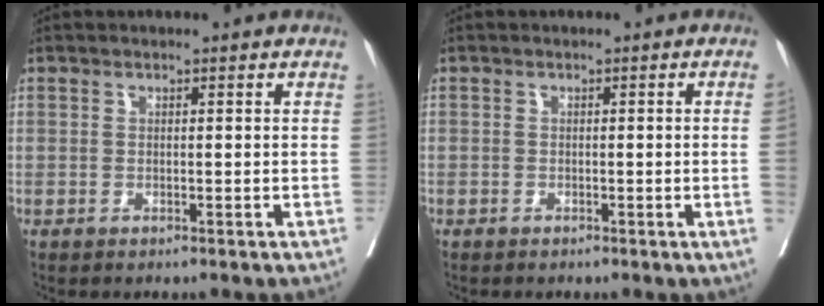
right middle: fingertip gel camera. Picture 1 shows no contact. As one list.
[{"total": 1.1, "force": [-0.2, -0.3, 1.0], "torque": [-0.013, 0.000, -0.002]}]